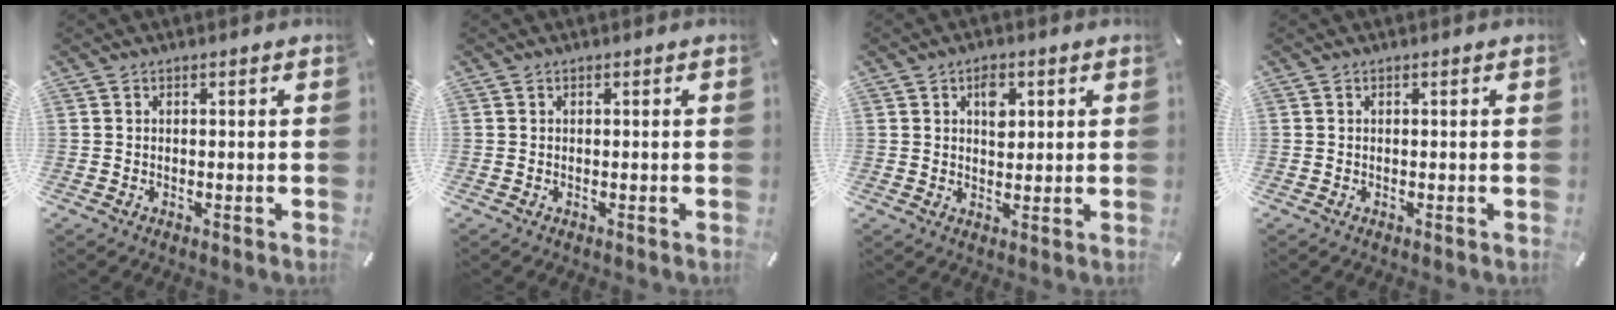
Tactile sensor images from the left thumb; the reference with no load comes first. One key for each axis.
{"total": 0.0}
{"total": 4.5, "fx": 1.7, "fy": 3.1, "fz": 2.8, "tx": -0.021, "ty": -0.009, "tz": 0.020}
{"total": 0.0}